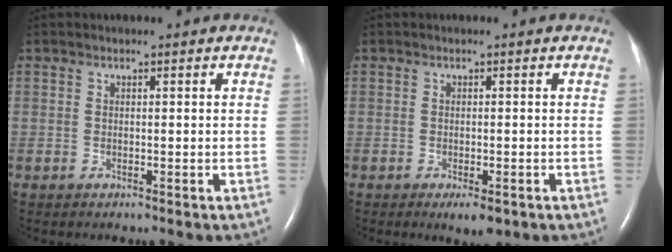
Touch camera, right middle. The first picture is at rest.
{"total": 2.9, "force": [-1.5, 0.9, 2.3], "torque": [-0.031, -0.004, -0.016]}